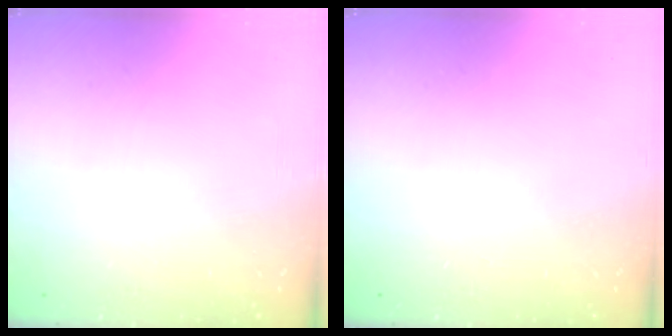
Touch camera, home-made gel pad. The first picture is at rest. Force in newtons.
{"total": 0.0}